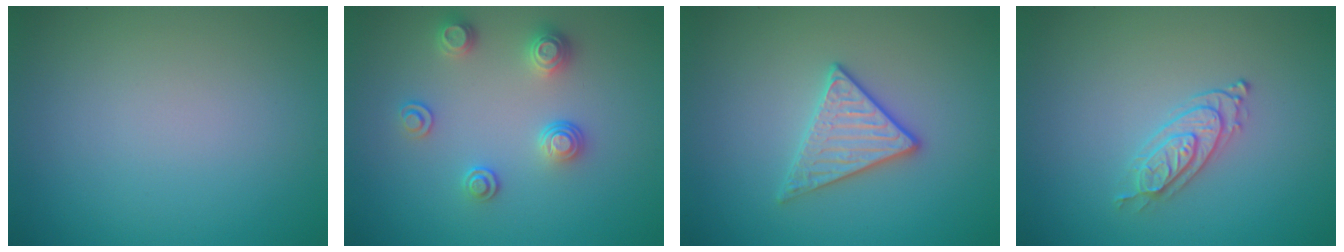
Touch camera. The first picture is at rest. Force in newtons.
{"total": 2.6, "press": 2.6, "slide": 0.6}
{"total": 2.8, "press": 2.7, "slide": 0.6}
{"total": 2.3, "press": 2.1, "slide": 0.9}